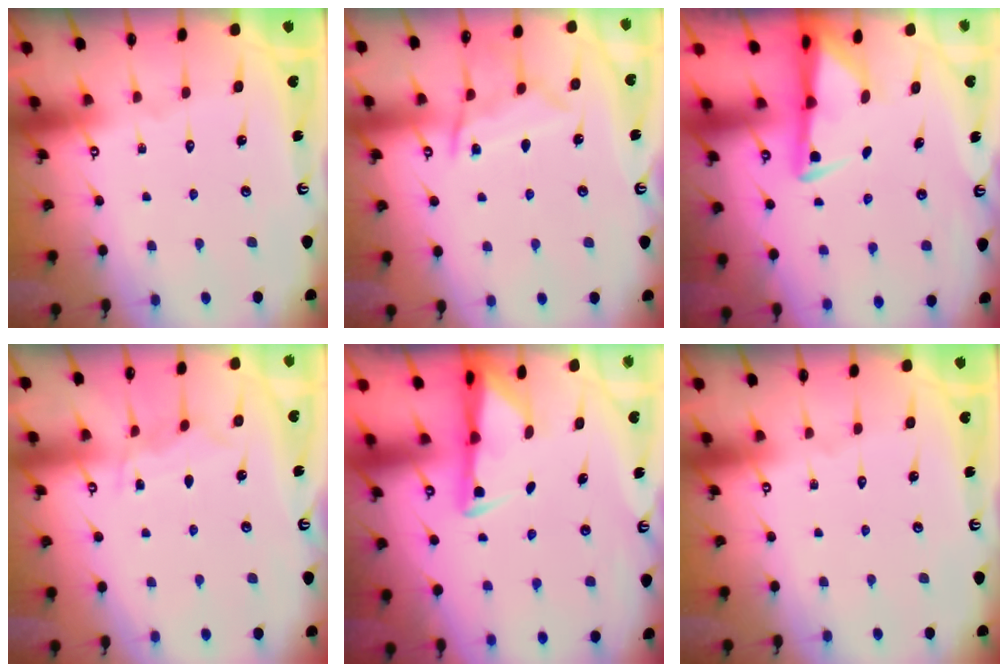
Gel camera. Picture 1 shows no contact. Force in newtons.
{"total": 9.5, "press": 9.4, "slide": 1.0}
{"total": 2.9, "press": 2.9, "slide": 0.6}
{"total": 5.1, "press": 5.1, "slide": 0.8}
{"total": 2.9, "press": 2.9, "slide": 0.6}
{"total": 0.0}